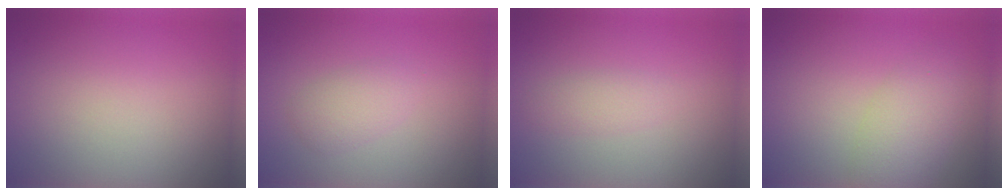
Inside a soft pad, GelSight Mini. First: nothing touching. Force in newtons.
{"total": 2.0, "press": 2.0, "slide": 0.0}
{"total": 1.4, "press": 1.4, "slide": 0.0}
{"total": 3.7, "press": 3.7, "slide": 0.2}